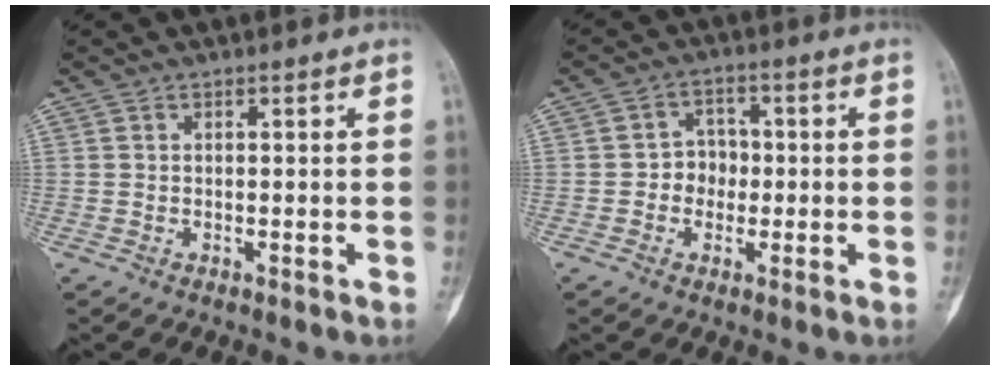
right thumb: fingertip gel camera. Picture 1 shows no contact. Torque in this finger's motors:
{"motor_torque": [-0.61, -0.20, -0.11, -0.25, -0.05]}